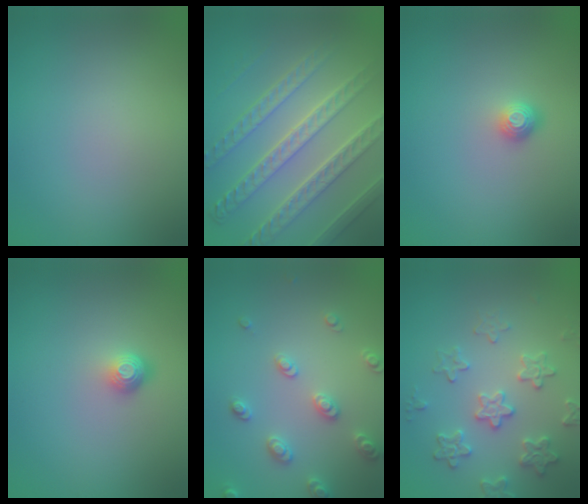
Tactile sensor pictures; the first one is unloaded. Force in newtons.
{"total": 6.2, "press": 5.6, "slide": 2.7}
{"total": 1.2, "press": 1.0, "slide": 0.7}
{"total": 1.6, "press": 1.1, "slide": 1.2}
{"total": 2.9, "press": 2.9, "slide": 0.5}
{"total": 3.9, "press": 3.6, "slide": 1.5}